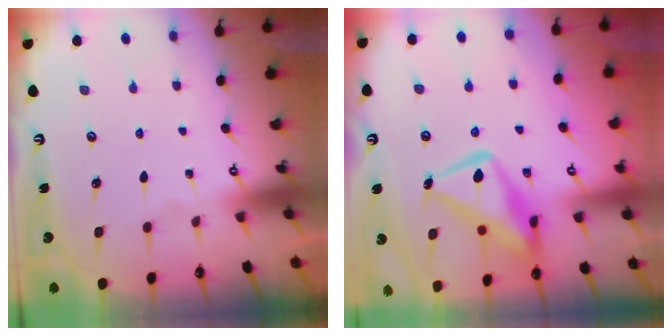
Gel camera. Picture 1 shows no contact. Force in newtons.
{"total": 16.4, "press": 16.3, "slide": 1.6}